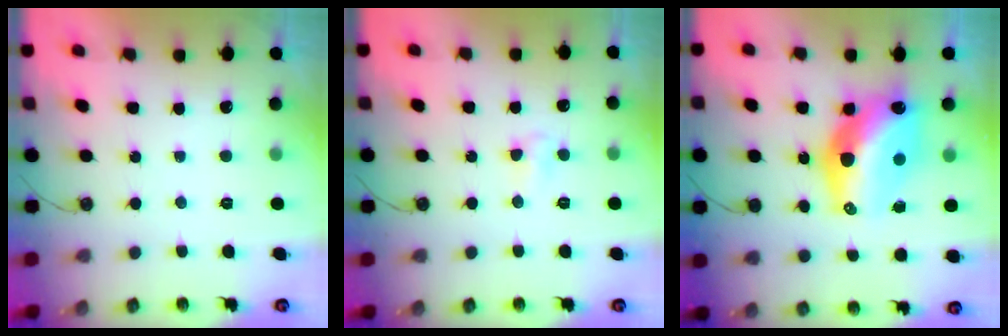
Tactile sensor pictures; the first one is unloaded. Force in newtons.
{"total": 4.3, "press": 4.2, "slide": 0.9}
{"total": 16.6, "press": 16.5, "slide": 1.8}